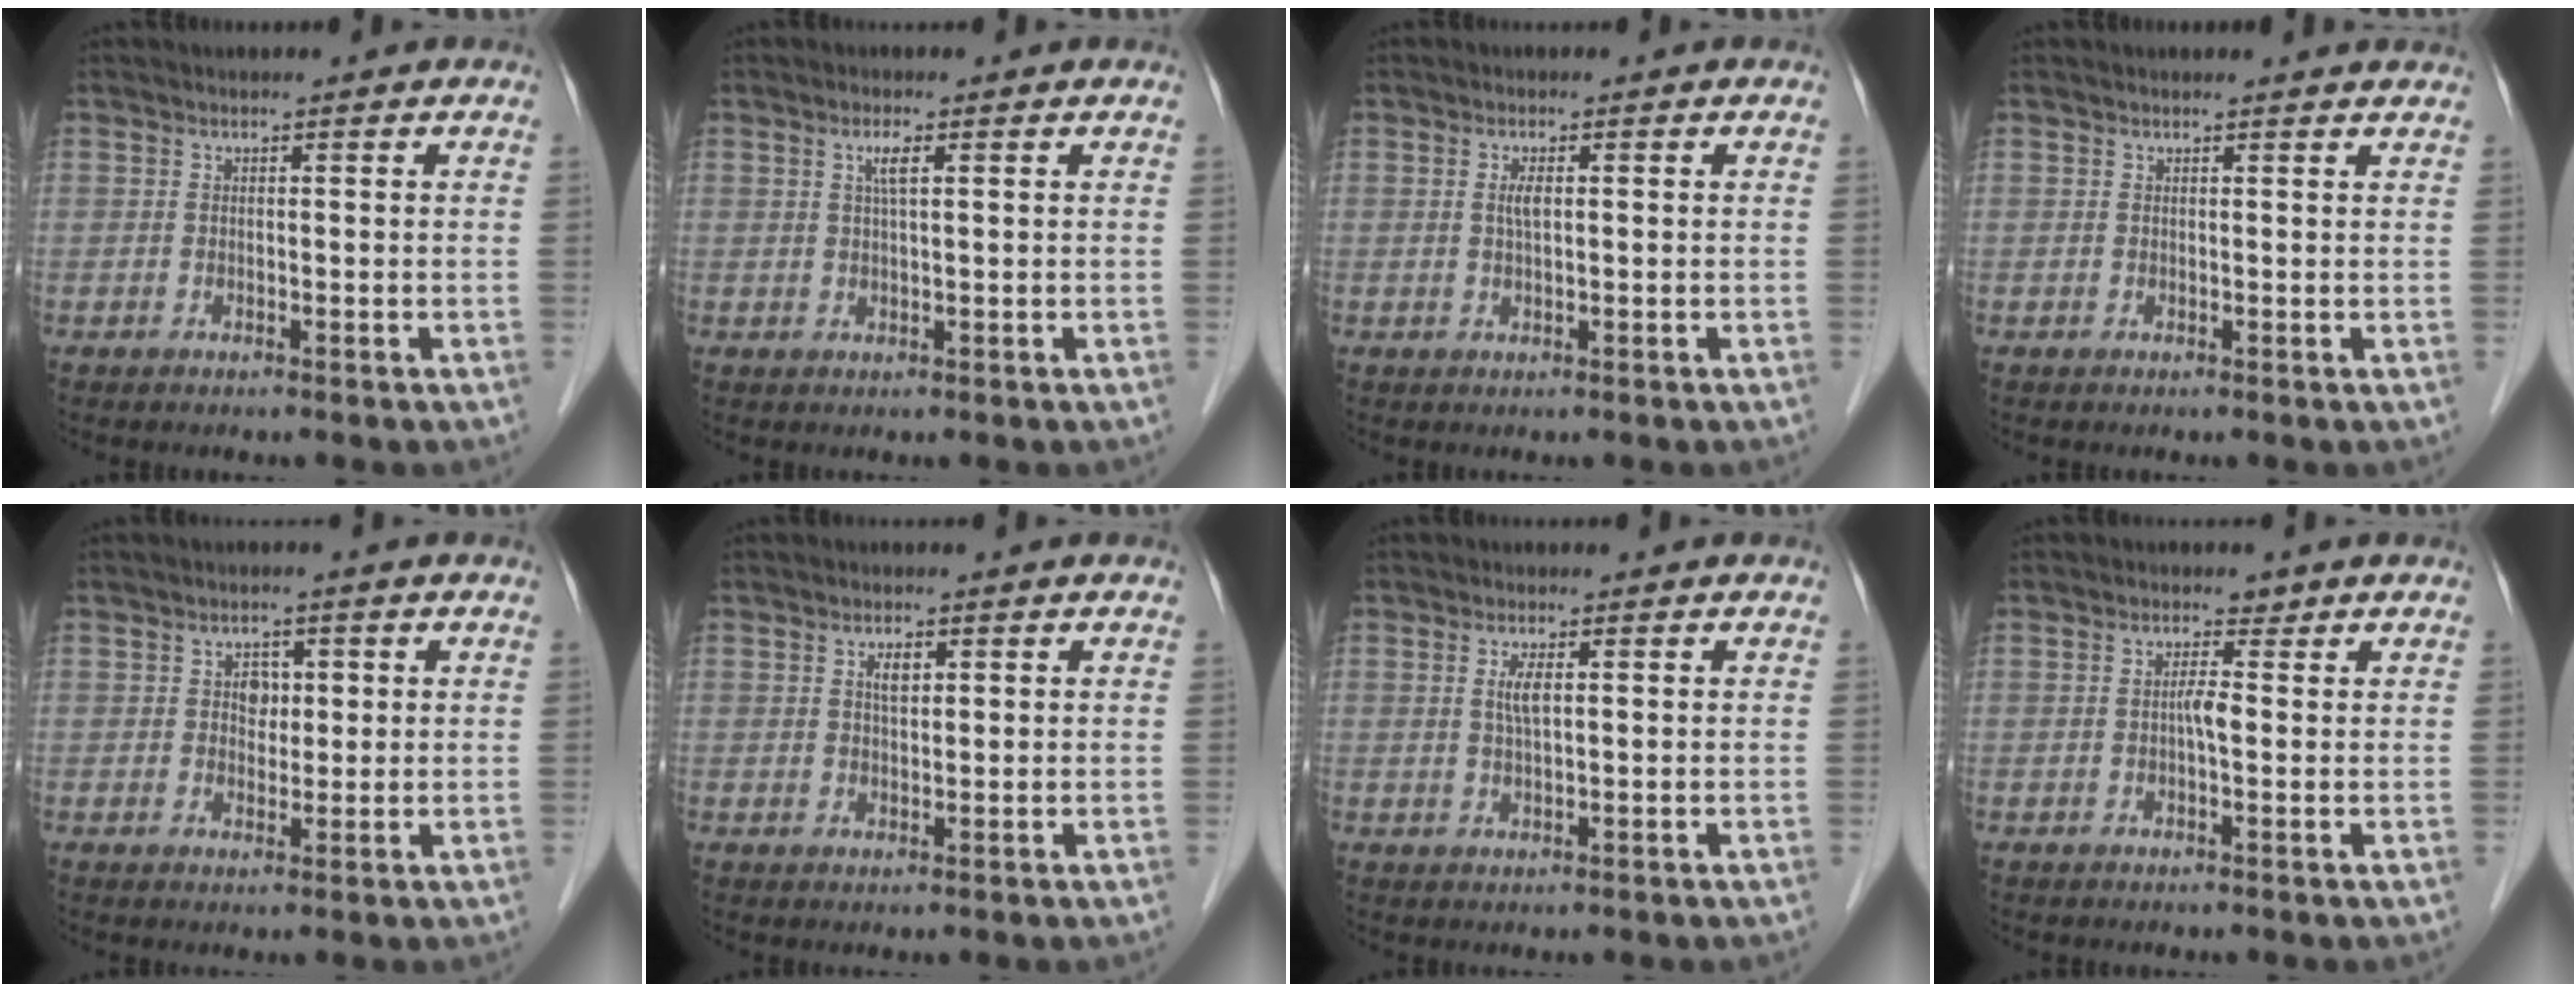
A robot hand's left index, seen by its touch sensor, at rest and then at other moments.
{"total": 2.2, "force": [0.8, 0.1, 2.0], "torque": [-0.042, 0.003, 0.015]}
{"total": 1.6, "force": [0.3, 0.4, 1.5], "torque": [-0.035, 0.000, 0.006]}
{"total": 2.8, "force": [2.8, 0.3, 0.4], "torque": [-0.011, 0.004, 0.022]}
{"total": 2.8, "force": [0.7, 2.0, 1.7], "torque": [-0.026, 0.006, 0.011]}
{"total": 2.1, "force": [0.8, 0.8, 1.7], "torque": [-0.033, 0.004, 0.016]}
{"total": 2.4, "force": [0.6, 0.5, 2.3], "torque": [-0.051, 0.000, 0.013]}
{"total": 1.7, "force": [0.3, 0.5, 1.6], "torque": [-0.033, 0.005, 0.003]}